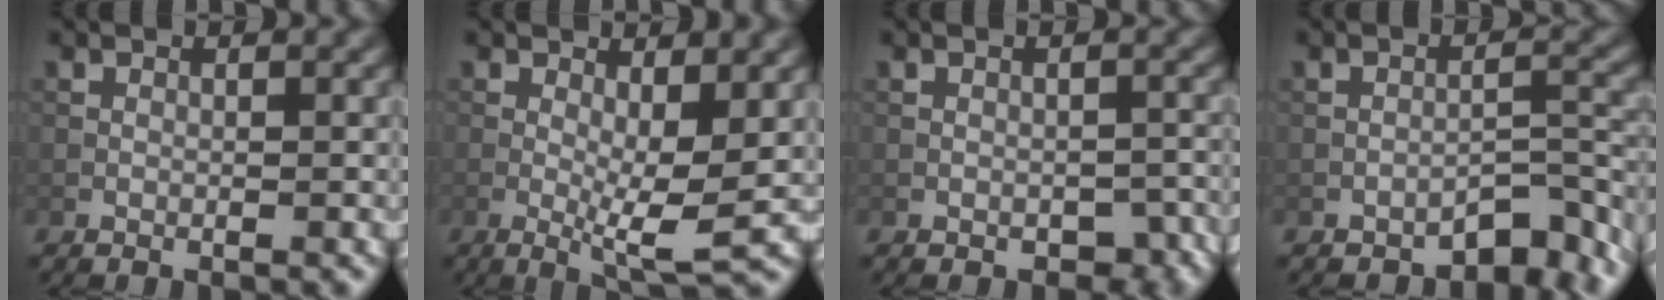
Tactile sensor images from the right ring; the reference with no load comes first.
{"total": 5.0, "force": [0.1, 1.0, 4.9], "torque": [-0.083, -0.013, 0.001]}
{"total": 2.4, "force": [-1.2, 1.5, 1.3], "torque": [-0.013, -0.006, -0.012]}
{"total": 4.2, "force": [-3.3, 1.4, 2.1], "torque": [-0.022, 0.008, -0.048]}